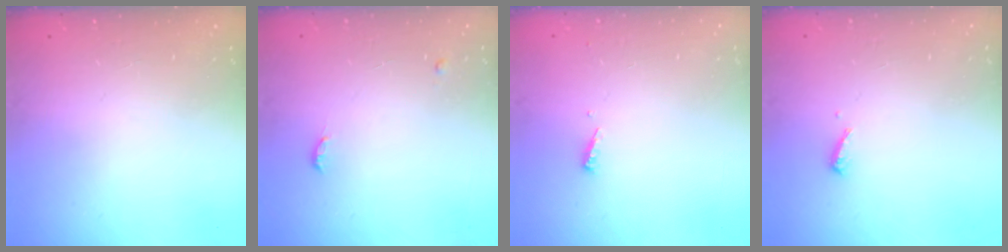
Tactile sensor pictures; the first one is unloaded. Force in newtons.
{"total": 7.8, "press": 4.4, "slide": 6.4}
{"total": 3.1, "press": 3.1, "slide": 0.3}
{"total": 7.1, "press": 7.0, "slide": 0.8}